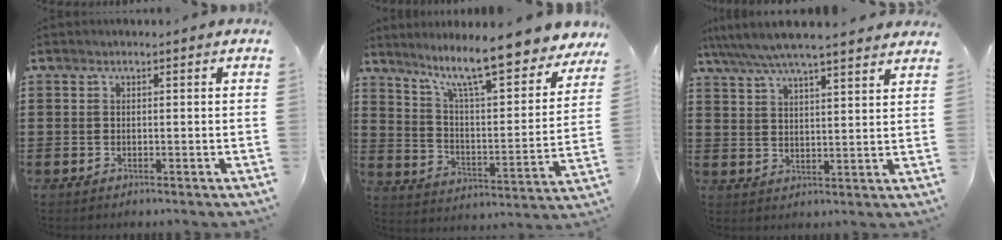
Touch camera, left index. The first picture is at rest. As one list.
[{"total": 11.0, "force": [9.2, 0.9, 6.1], "torque": [-0.128, -0.067, 0.148]}, {"total": 5.7, "force": [5.2, 0.2, 2.3], "torque": [-0.065, -0.022, 0.090]}]